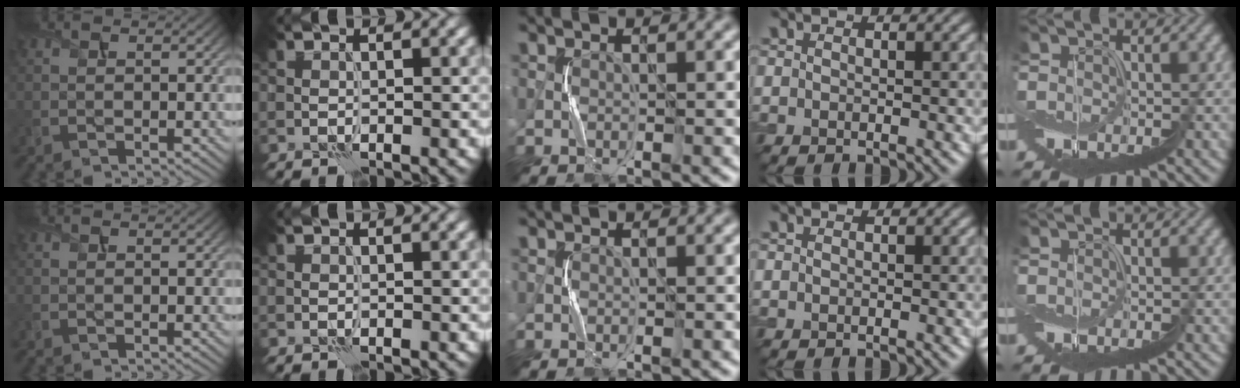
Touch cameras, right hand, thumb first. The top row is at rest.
{}